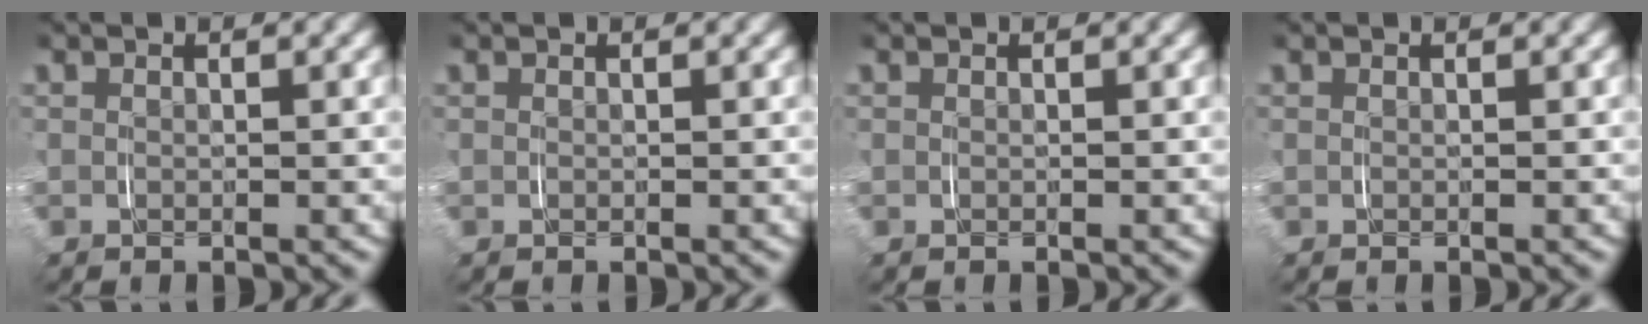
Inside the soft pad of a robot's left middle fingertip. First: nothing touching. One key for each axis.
{"total": 0.0}
{"total": 0.0}
{"total": 0.0}